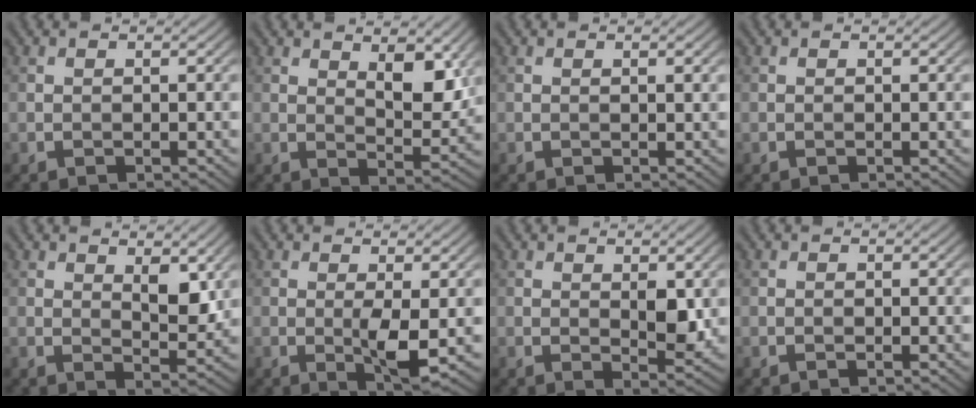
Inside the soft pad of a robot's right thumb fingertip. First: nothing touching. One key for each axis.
{"total": 6.9, "fx": 3.2, "fy": 3.1, "fz": 5.3, "tx": -0.084, "ty": -0.008, "tz": 0.056}
{"total": 0.8, "fx": 0.3, "fy": 0.1, "fz": 0.7, "tx": -0.010, "ty": -0.001, "tz": 0.005}
{"total": 0.0}
{"total": 4.7, "fx": 2.2, "fy": 2.0, "fz": 3.6, "tx": -0.060, "ty": -0.011, "tz": 0.040}
{"total": 3.4, "fx": 0.0, "fy": 0.5, "fz": 3.4, "tx": -0.070, "ty": -0.008, "tz": 0.003}
{"total": 3.3, "fx": 0.8, "fy": 1.5, "fz": 2.8, "tx": -0.048, "ty": -0.008, "tz": 0.018}
{"total": 0.0}